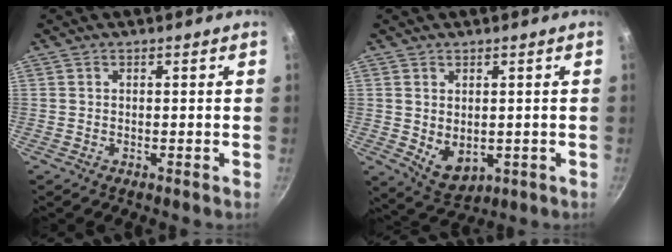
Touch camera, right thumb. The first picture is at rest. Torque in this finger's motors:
{"motor_torque": [-0.51, 0.63, 0.00, 0.10, 0.10]}